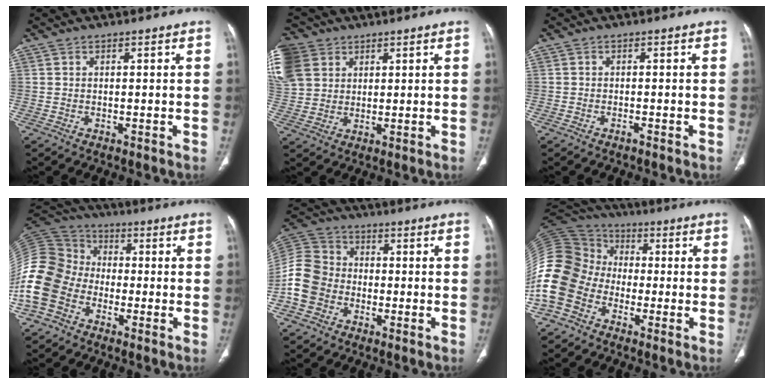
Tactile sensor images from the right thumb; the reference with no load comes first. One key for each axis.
{"total": 18.5, "fx": 7.6, "fy": 14.7, "fz": 8.4, "tx": -0.242, "ty": 0.041, "tz": 0.165}
{"total": 0.7, "fx": -0.6, "fy": 0.2, "fz": 0.2, "tx": -0.003, "ty": 0.003, "tz": -0.012}
{"total": 17.6, "fx": -5.8, "fy": 14.0, "fz": 8.9, "tx": -0.203, "ty": 0.059, "tz": -0.118}
{"total": 10.7, "fx": -3.1, "fy": 9.1, "fz": 4.8, "tx": -0.084, "ty": 0.033, "tz": -0.067}
{"total": 20.7, "fx": -6.6, "fy": 16.7, "fz": 10.3, "tx": -0.253, "ty": 0.069, "tz": -0.132}